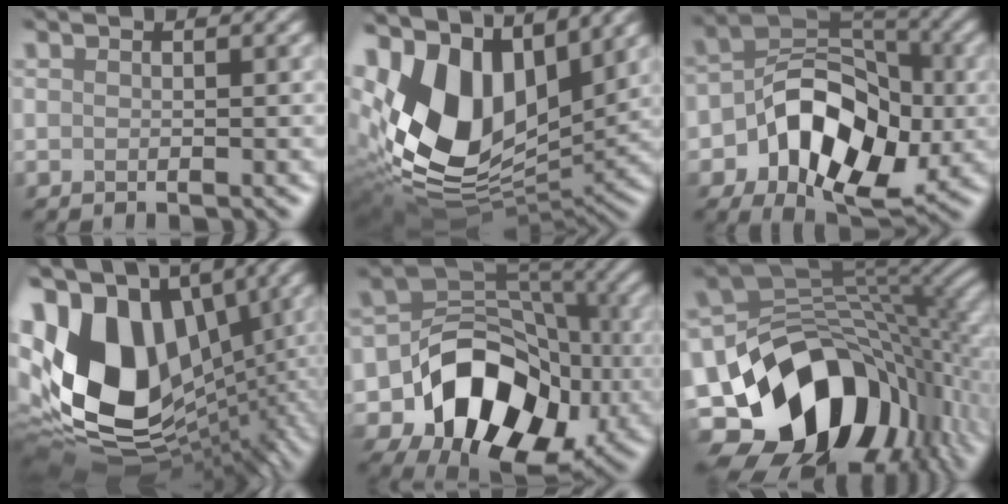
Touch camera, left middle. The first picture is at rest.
{"total": 13.5, "force": [3.9, 8.3, 9.9], "torque": [-0.228, -0.002, 0.072]}
{"total": 10.4, "force": [-2.8, 7.3, 6.9], "torque": [-0.113, 0.004, -0.054]}
{"total": 16.5, "force": [2.6, 12.3, 10.7], "torque": [-0.241, -0.004, 0.058]}
{"total": 10.9, "force": [-3.2, 8.4, 6.1], "torque": [-0.099, -0.006, -0.050]}
{"total": 14.5, "force": [-5.9, 10.1, 8.6], "torque": [-0.158, 0.000, -0.101]}